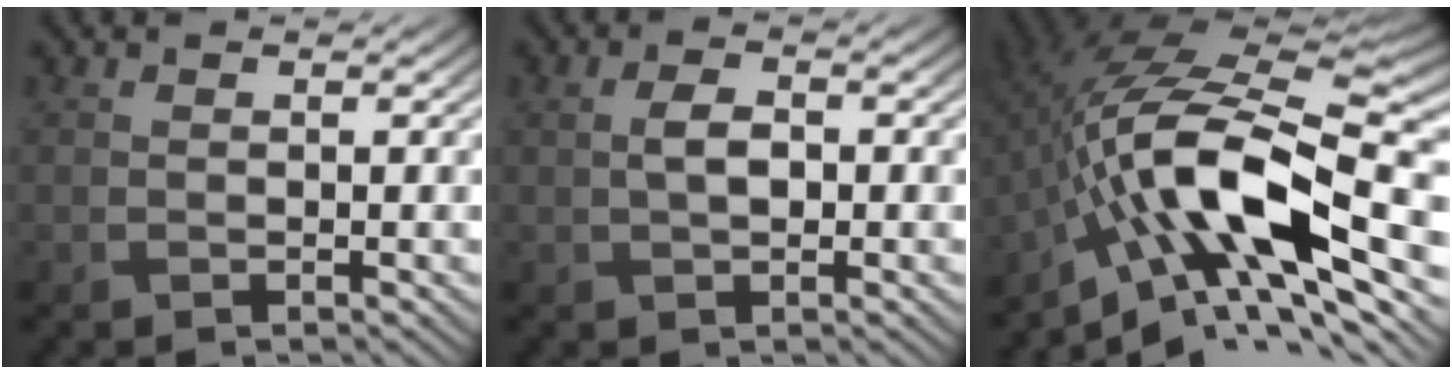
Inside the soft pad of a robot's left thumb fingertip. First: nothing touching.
{"total": 2.7, "force": [0.0, 1.4, 2.2], "torque": [-0.050, 0.005, 0.001]}
{"total": 17.2, "force": [-6.2, 7.8, 14.0], "torque": [-0.253, 0.010, -0.124]}